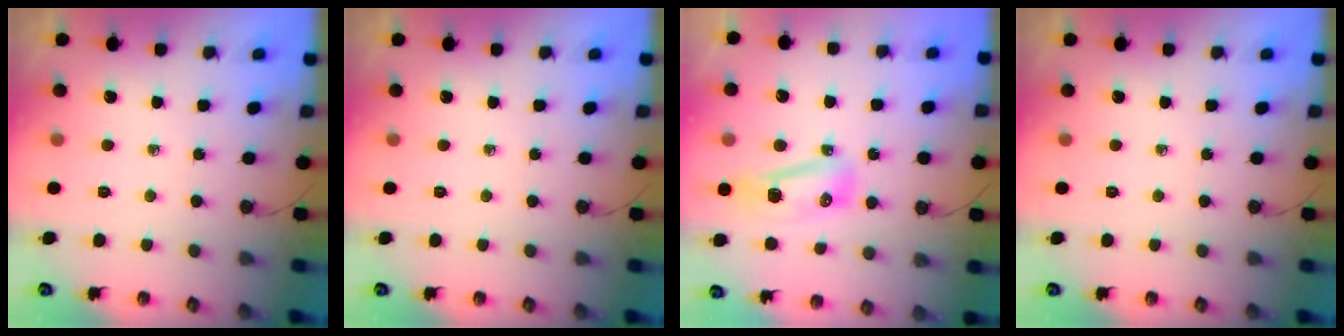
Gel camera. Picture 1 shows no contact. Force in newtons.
{"total": 0.0}
{"total": 20.2, "press": 11.9, "slide": 16.3}
{"total": 0.0}